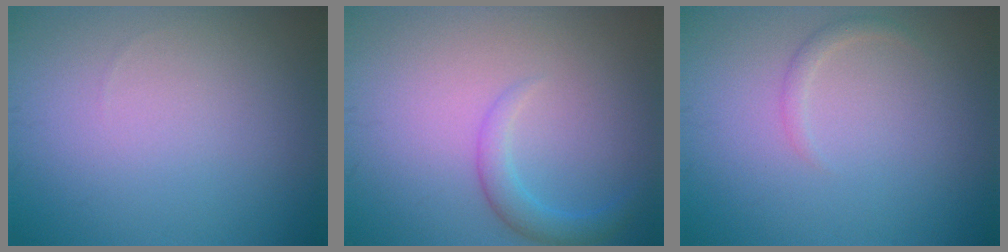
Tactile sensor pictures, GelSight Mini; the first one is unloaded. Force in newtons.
{"total": 2.2, "press": 2.2, "slide": 0.1}
{"total": 0.9, "press": 0.9, "slide": 0.0}